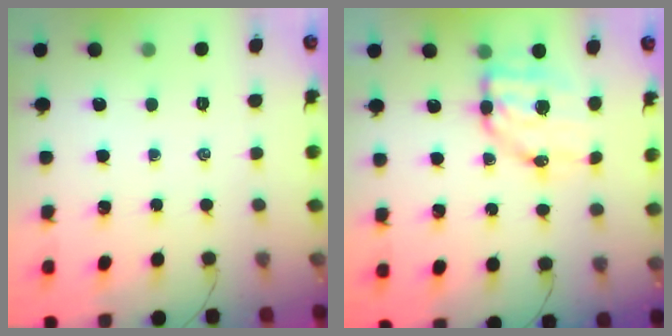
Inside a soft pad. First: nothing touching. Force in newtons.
{"total": 7.9, "press": 7.7, "slide": 1.4}